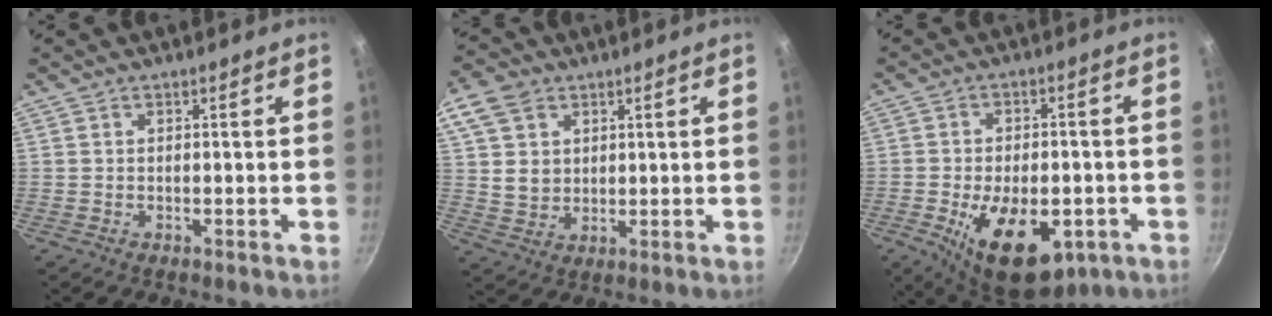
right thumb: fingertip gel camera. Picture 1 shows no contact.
{"total": 9.1, "force": [3.7, 7.0, 4.4], "torque": [-0.054, -0.014, 0.068]}
{"total": 17.2, "force": [-6.1, 9.4, 13.1], "torque": [-0.182, 0.005, -0.079]}